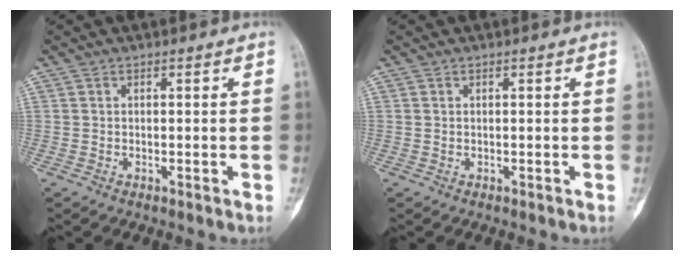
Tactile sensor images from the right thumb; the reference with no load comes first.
{"total": 0.0}